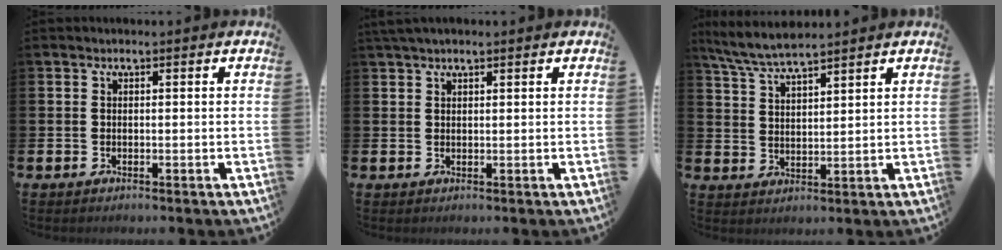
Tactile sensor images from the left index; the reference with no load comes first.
{"total": 1.9, "force": [1.6, 0.4, 0.8], "torque": [-0.016, 0.004, 0.029]}
{"total": 5.9, "force": [5.5, 0.5, 2.1], "torque": [-0.063, -0.019, 0.101]}